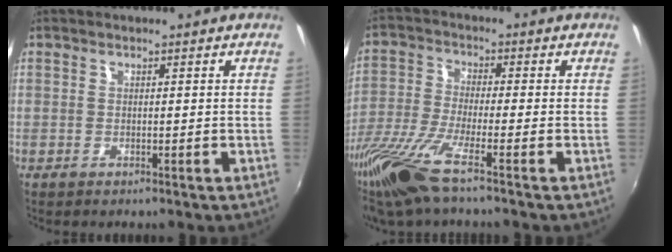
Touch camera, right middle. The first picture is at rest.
{"total": 12.5, "force": [-9.0, 0.7, 8.7], "torque": [-0.195, -0.038, -0.175]}